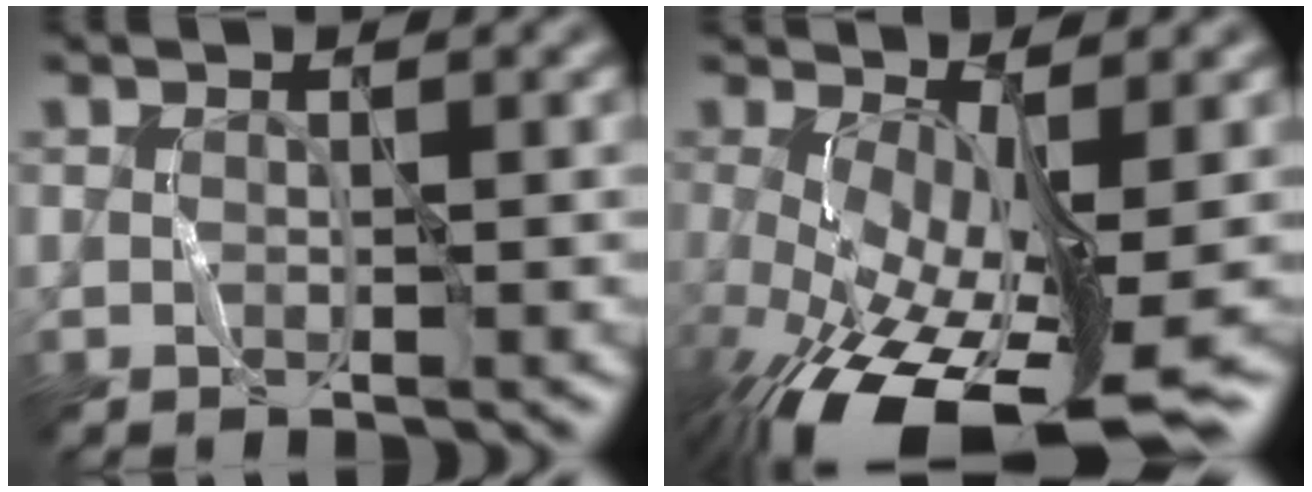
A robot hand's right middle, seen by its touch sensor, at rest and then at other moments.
{"total": 11.4, "force": [-4.2, 3.7, 9.9], "torque": [-0.188, -0.031, -0.055]}